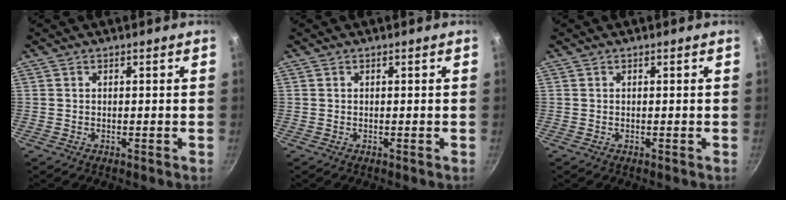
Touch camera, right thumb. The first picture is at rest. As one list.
[{"total": 0.0}, {"total": 0.0}]